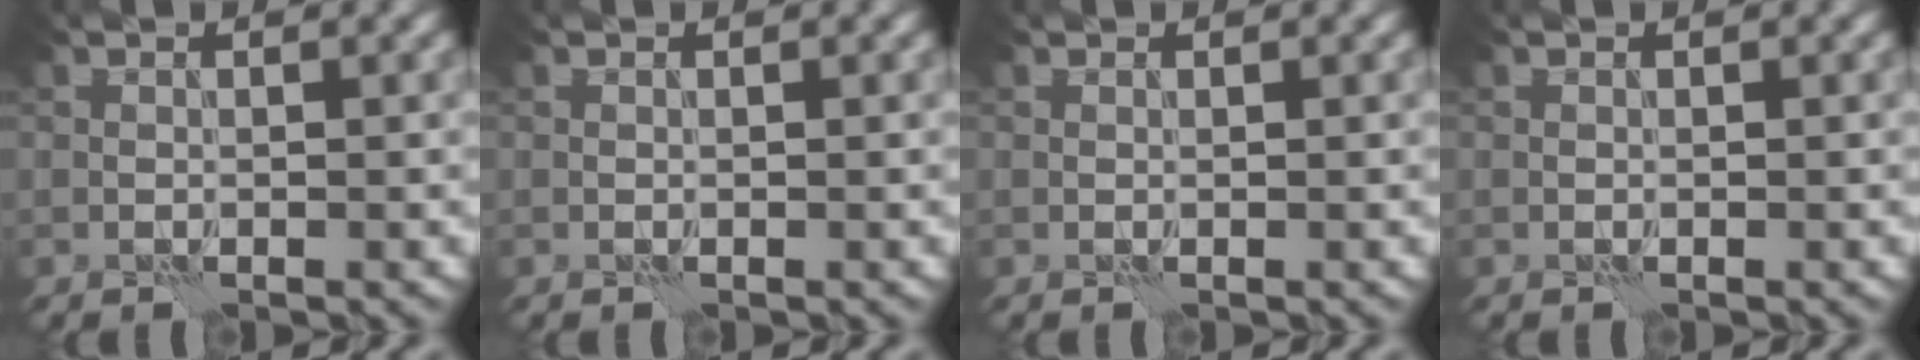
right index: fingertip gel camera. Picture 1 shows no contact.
{"total": 0.0}
{"total": 0.0}
{"total": 0.0}